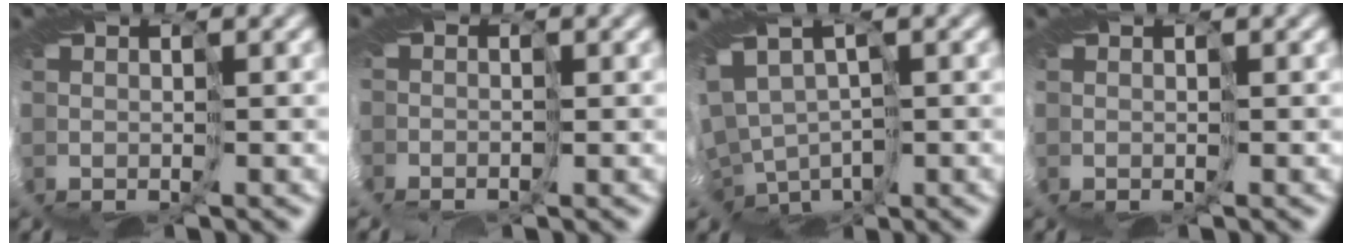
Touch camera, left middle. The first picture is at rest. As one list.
[{"total": 5.4, "force": [-2.1, 4.0, 3.1], "torque": [-0.064, -0.011, -0.025]}, {"total": 6.8, "force": [-0.4, 5.5, 4.0], "torque": [-0.105, -0.013, 0.036]}, {"total": 0.0}]